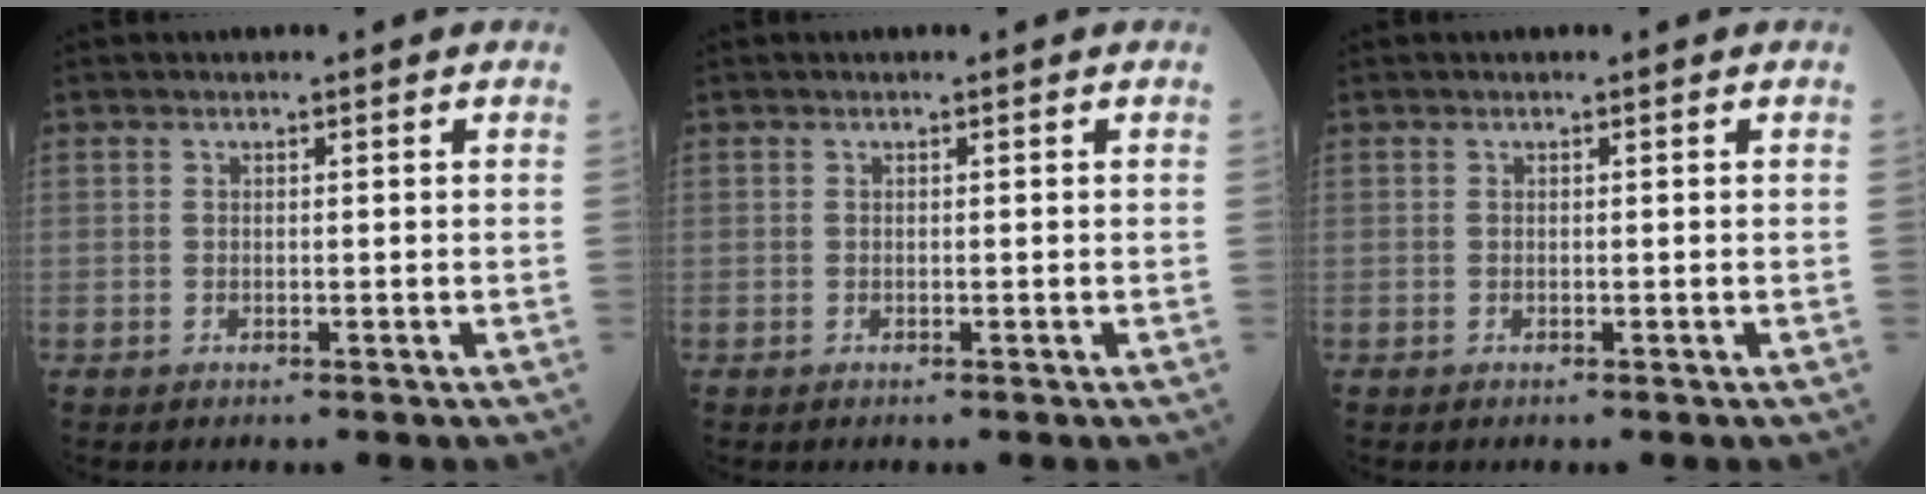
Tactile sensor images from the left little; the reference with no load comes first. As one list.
[{"total": 0.0}, {"total": 0.0}]